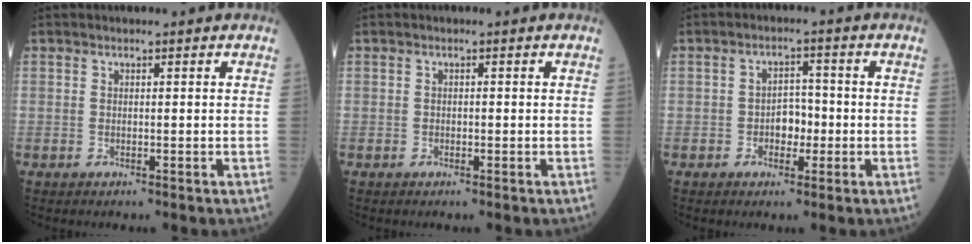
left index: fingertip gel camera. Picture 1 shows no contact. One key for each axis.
{"total": 0.0}
{"total": 3.6, "fx": -0.9, "fy": 2.3, "fz": 2.6, "tx": -0.039, "ty": 0.010, "tz": -0.017}